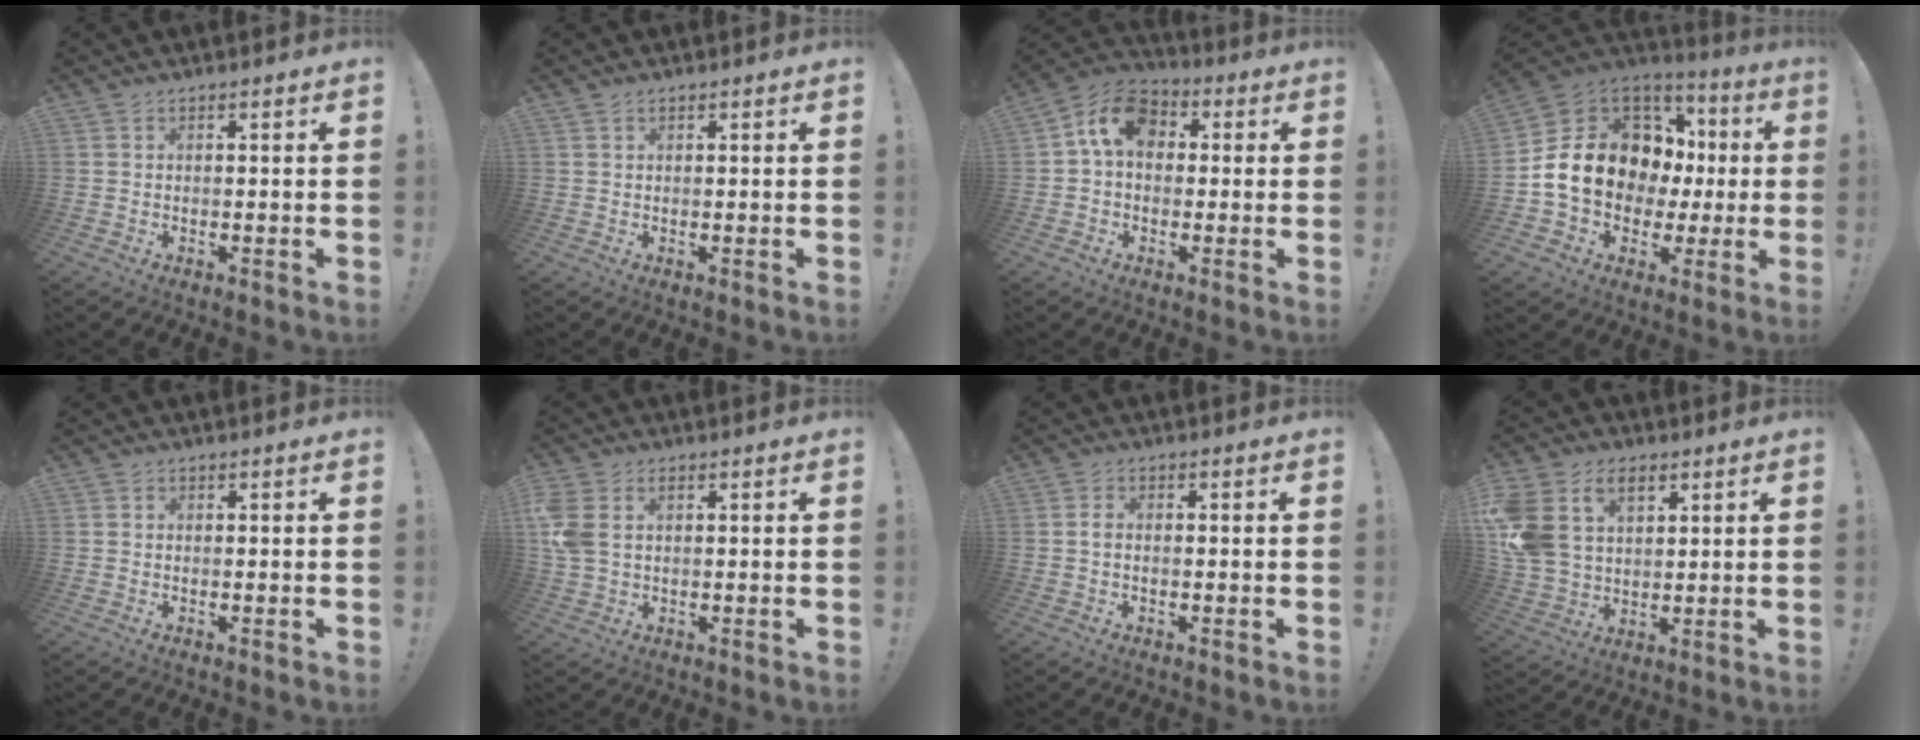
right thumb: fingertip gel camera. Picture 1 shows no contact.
{"total": 0.5, "force": [0.5, 0.1, 0.2], "torque": [0.004, -0.004, 0.008]}
{"total": 11.6, "force": [2.4, 8.4, 7.7], "torque": [-0.121, 0.018, 0.052]}
{"total": 18.8, "force": [2.1, 14.6, 11.6], "torque": [-0.198, 0.002, 0.071]}
{"total": 0.6, "force": [-0.1, 0.6, 0.1], "torque": [-0.008, 0.006, -0.001]}
{"total": 5.7, "force": [1.5, 4.0, 3.7], "torque": [-0.094, -0.004, 0.026]}
{"total": 1.4, "force": [-0.1, 0.7, 1.2], "torque": [-0.022, 0.005, -0.002]}
{"total": 14.5, "force": [6.2, 10.4, 8.1], "torque": [-0.159, -0.025, 0.122]}